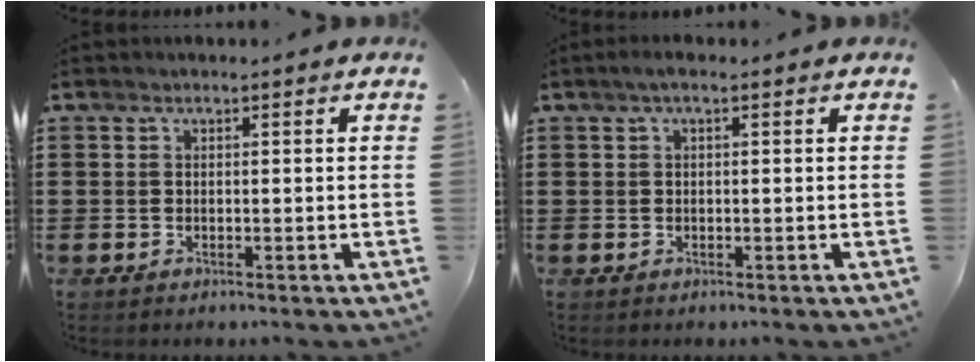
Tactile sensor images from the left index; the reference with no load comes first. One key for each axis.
{"total": 1.1, "fx": 0.0, "fy": 0.2, "fz": 1.1, "tx": -0.019, "ty": -0.001, "tz": 0.001}